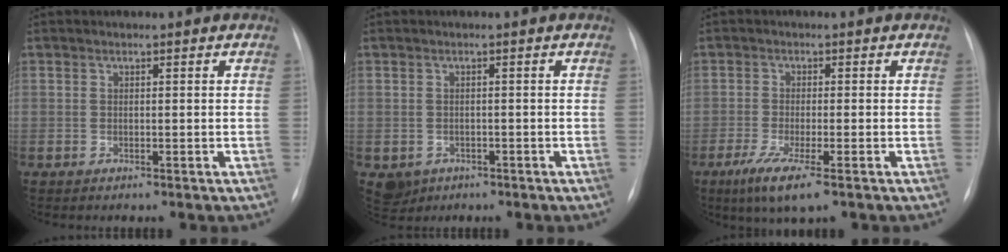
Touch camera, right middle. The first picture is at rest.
{"total": 3.1, "force": [-1.4, 2.7, 0.7], "torque": [-0.011, 0.002, -0.014]}
{"total": 5.9, "force": [-3.4, 0.6, 4.8], "torque": [-0.097, -0.020, -0.061]}